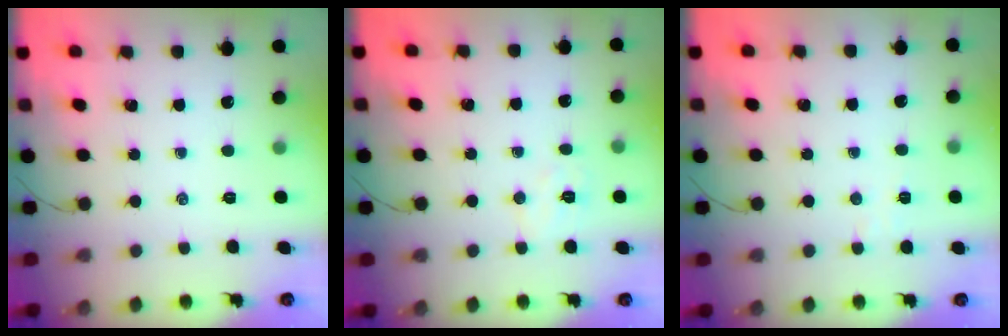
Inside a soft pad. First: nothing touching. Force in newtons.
{"total": 5.2, "press": 5.1, "slide": 0.9}
{"total": 3.1, "press": 2.9, "slide": 0.9}